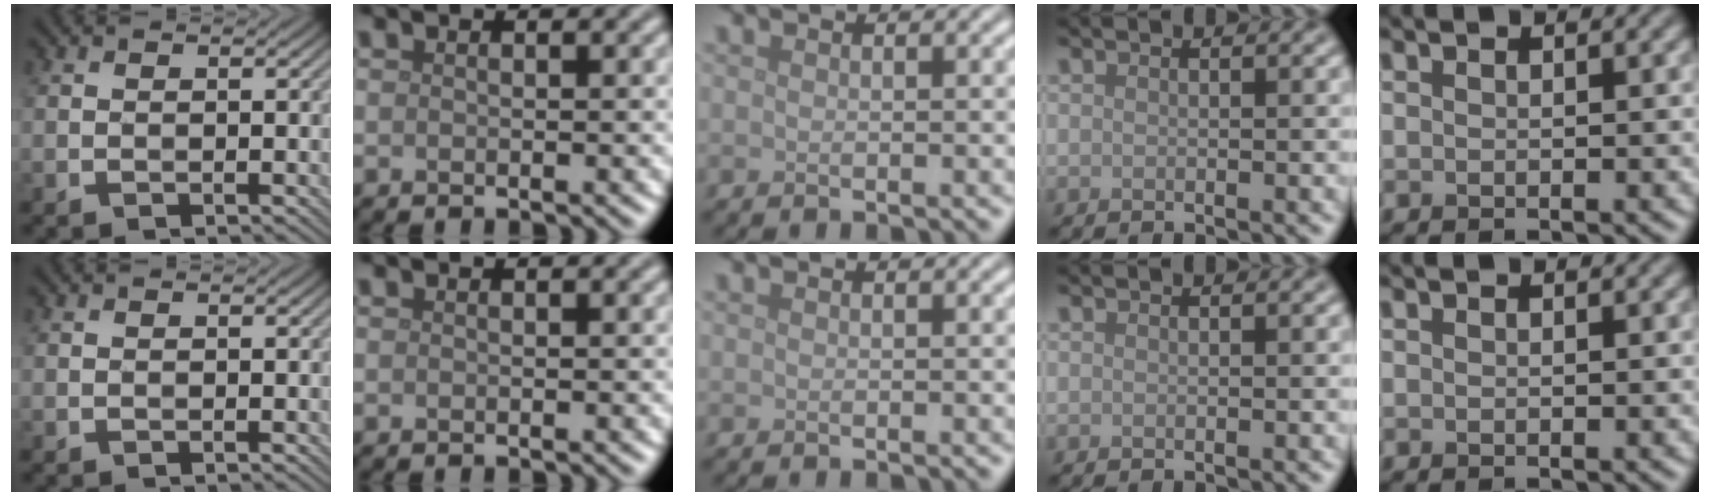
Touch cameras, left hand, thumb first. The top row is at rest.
{}